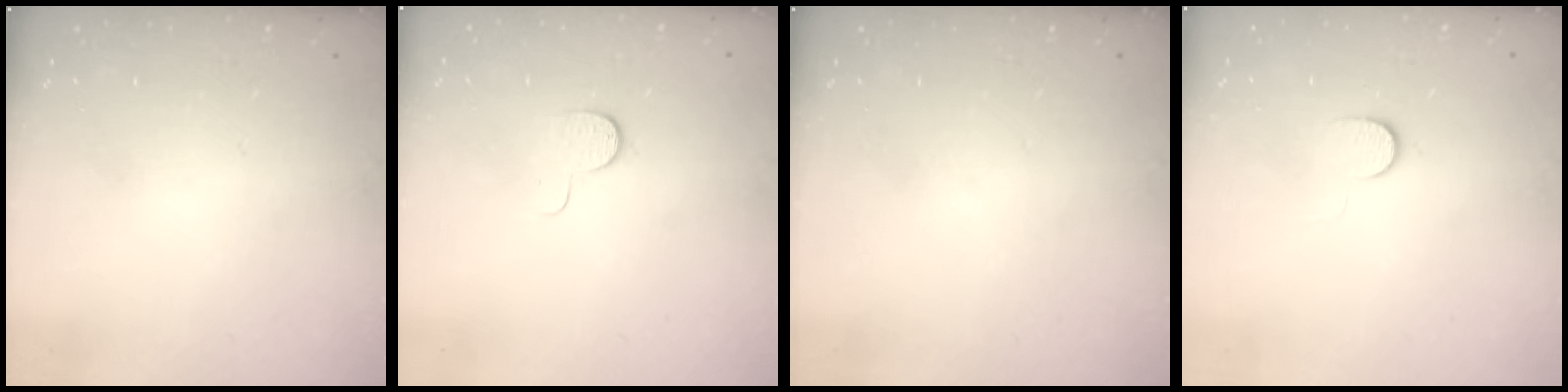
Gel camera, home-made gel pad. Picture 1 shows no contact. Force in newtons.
{"total": 5.7, "press": 5.7, "slide": 0.6}
{"total": 0.0}
{"total": 6.8, "press": 6.7, "slide": 1.0}